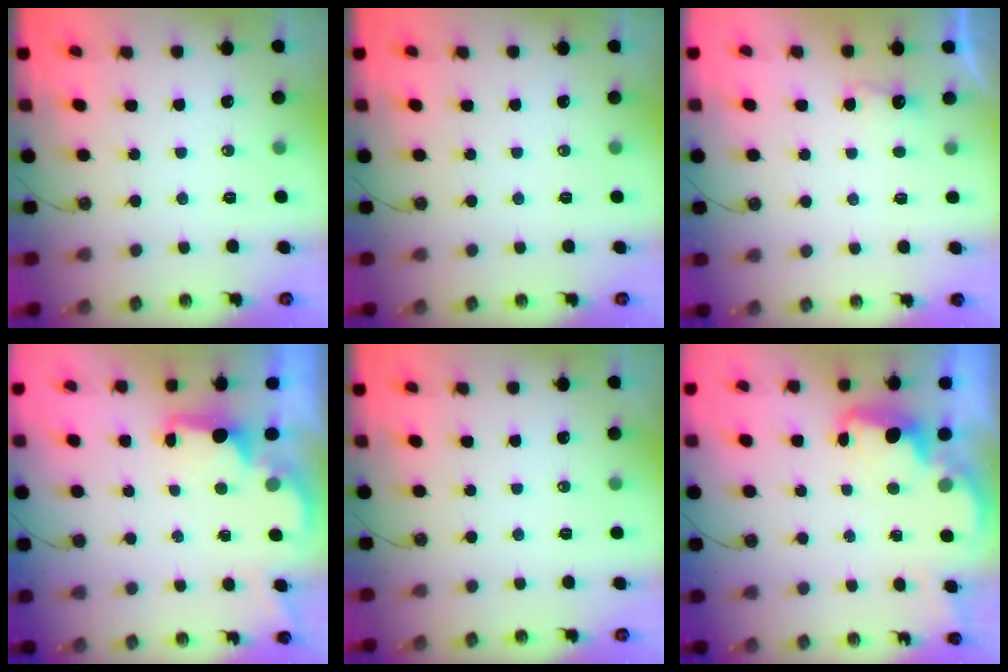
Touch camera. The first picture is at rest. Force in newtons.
{"total": 0.0}
{"total": 2.4, "press": 2.2, "slide": 0.9}
{"total": 1.7, "press": 1.6, "slide": 0.6}
{"total": 0.0}
{"total": 2.3, "press": 2.2, "slide": 0.6}